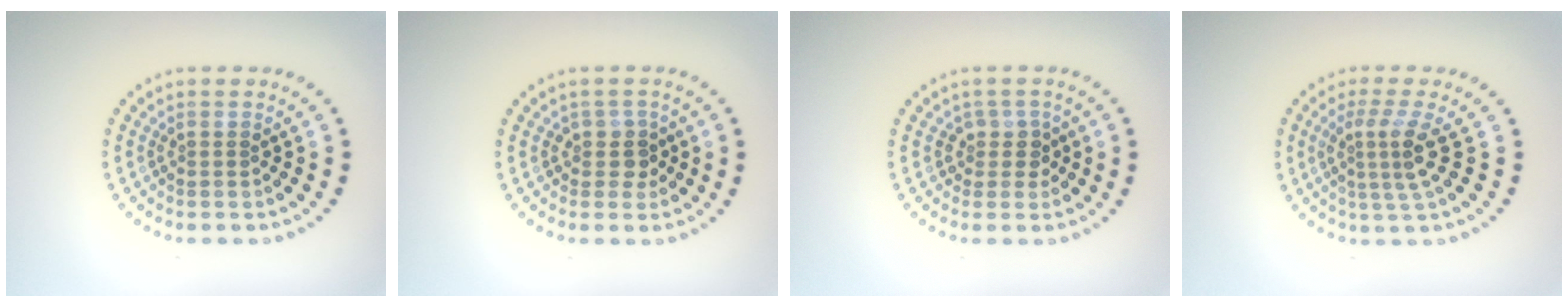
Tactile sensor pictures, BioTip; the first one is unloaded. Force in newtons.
{"total": 2.0, "press": 1.7, "slide": 1.1}
{"total": 1.9, "press": 1.4, "slide": 1.2}
{"total": 3.3, "press": 2.3, "slide": 2.3}